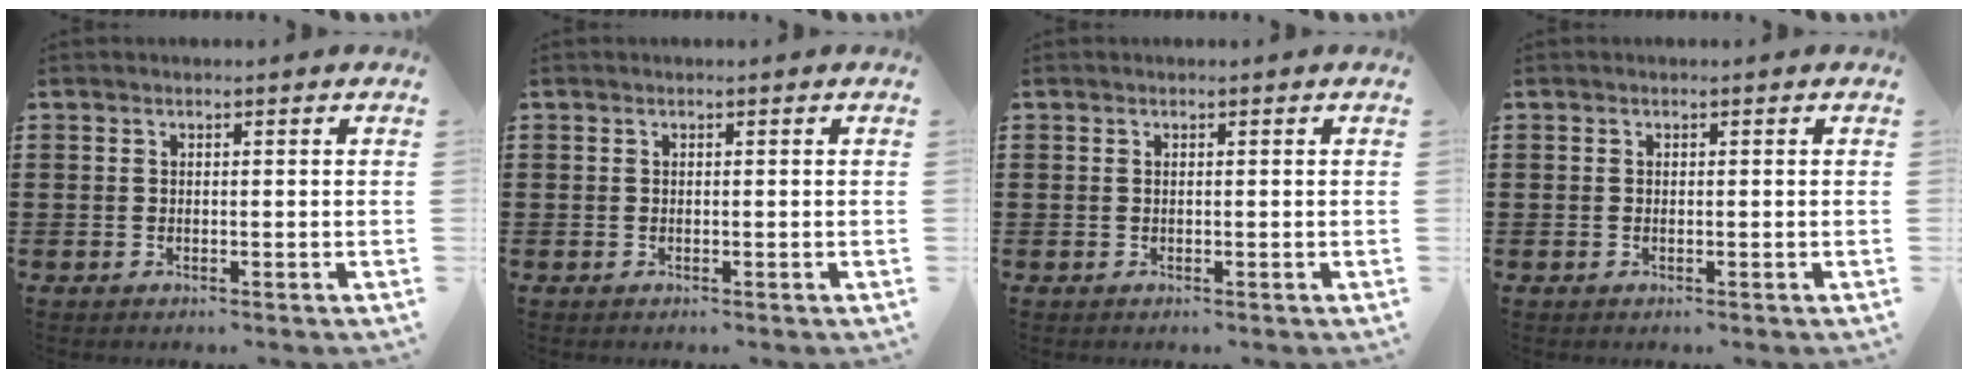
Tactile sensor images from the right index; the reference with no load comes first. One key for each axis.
{"total": 0.0}
{"total": 0.0}
{"total": 0.0}